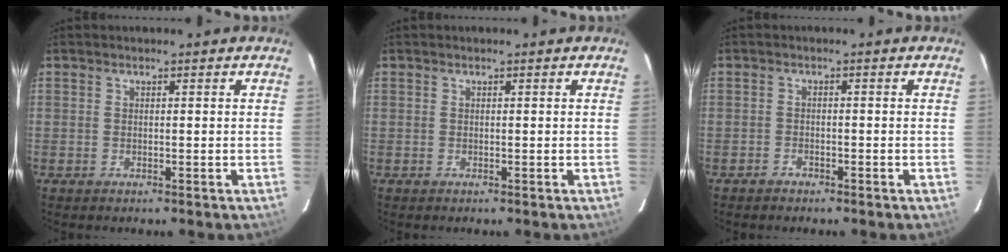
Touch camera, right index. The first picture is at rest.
{"total": 0.0}
{"total": 1.5, "force": [-1.3, 0.7, 0.0], "torque": [-0.007, 0.005, -0.024]}